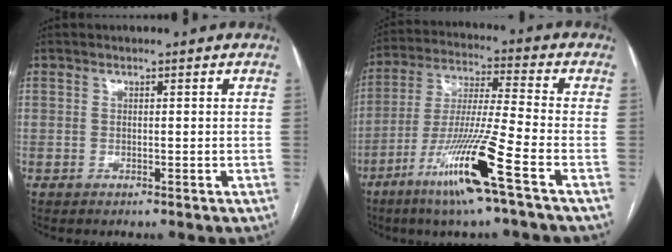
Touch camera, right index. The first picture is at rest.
{"total": 14.3, "force": [-7.5, -1.0, 12.2], "torque": [-0.246, -0.028, -0.142]}